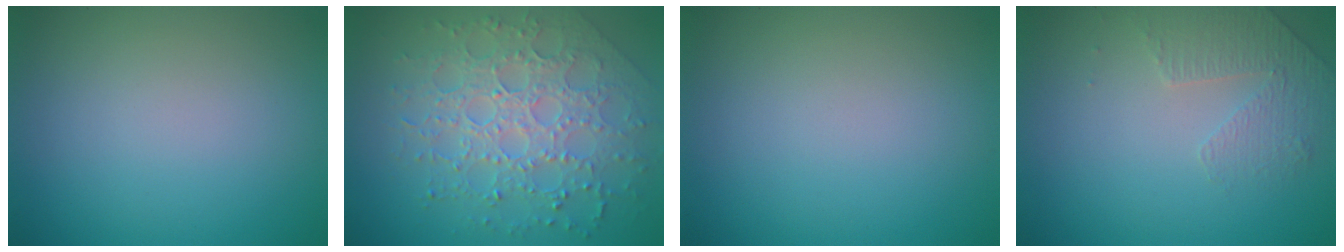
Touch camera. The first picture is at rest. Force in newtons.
{"total": 7.4, "press": 5.4, "slide": 5.1}
{"total": 0.0}
{"total": 1.6, "press": 1.2, "slide": 1.1}